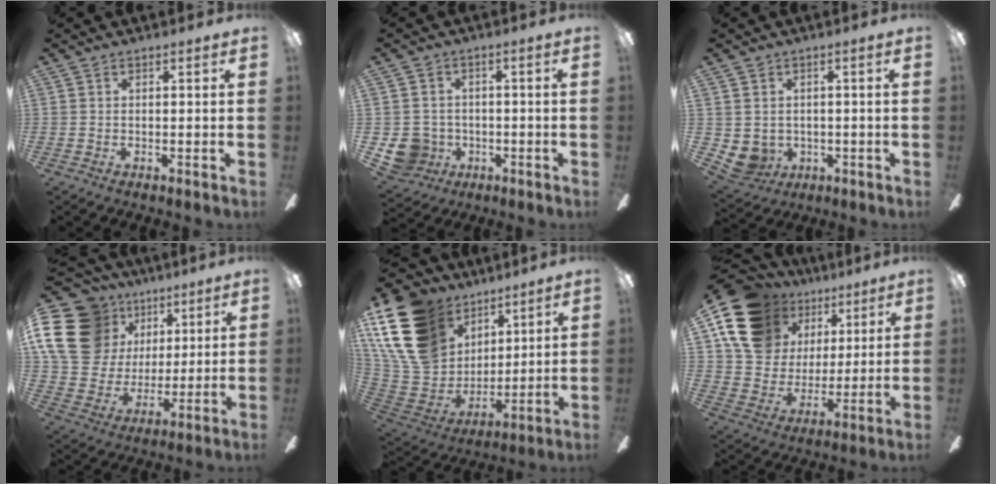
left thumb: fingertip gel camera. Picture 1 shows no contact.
{"total": 7.4, "force": [-1.9, 7.0, 1.6], "torque": [-0.054, 0.013, -0.030]}
{"total": 4.7, "force": [-0.1, 4.6, 0.8], "torque": [-0.048, -0.002, 0.000]}
{"total": 21.1, "force": [8.3, 16.7, 9.9], "torque": [-0.203, -0.033, 0.168]}
{"total": 22.9, "force": [10.9, 16.6, 11.4], "torque": [-0.271, -0.048, 0.214]}
{"total": 17.4, "force": [9.9, 12.6, 7.0], "torque": [-0.146, -0.040, 0.193]}